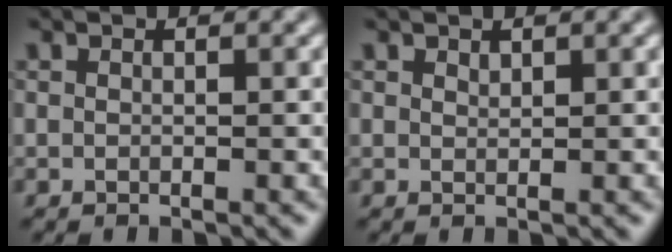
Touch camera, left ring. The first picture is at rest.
{"total": 0.6, "force": [0.5, 0.2, 0.2], "torque": [-0.004, -0.003, 0.012]}